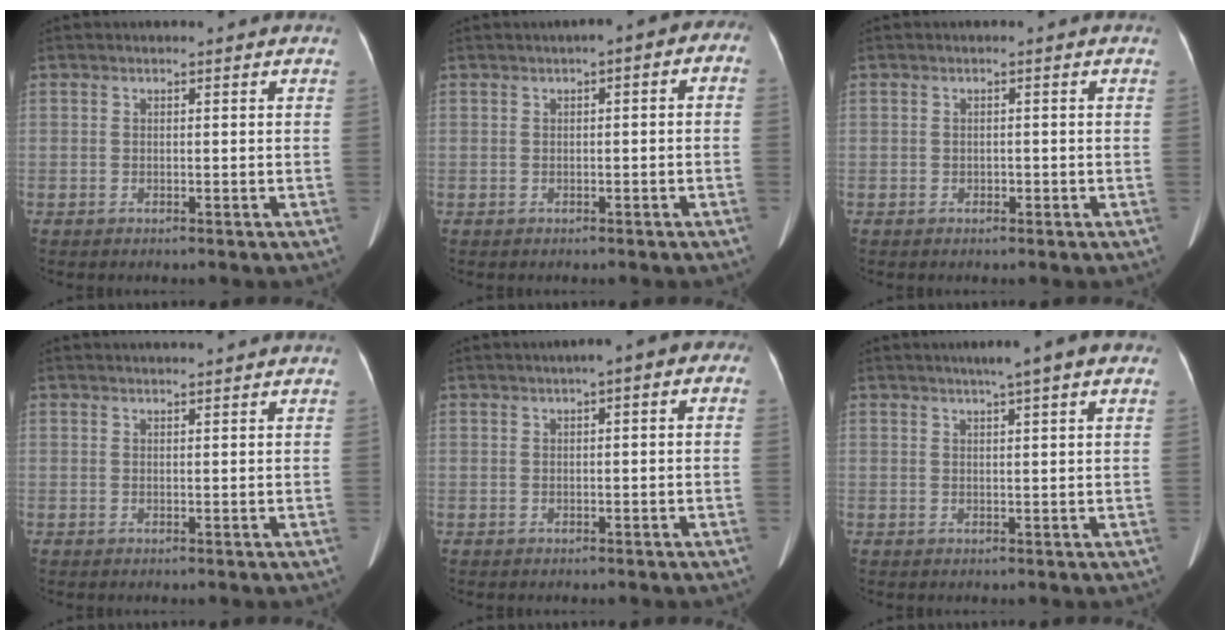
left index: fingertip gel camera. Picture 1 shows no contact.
{"total": 3.6, "force": [0.4, 1.4, 3.4], "torque": [-0.034, 0.028, -0.003]}
{"total": 0.7, "force": [-0.3, 0.6, 0.3], "torque": [-0.004, 0.002, -0.005]}
{"total": 2.1, "force": [2.0, -0.5, 0.6], "torque": [-0.006, 0.015, 0.035]}
{"total": 4.0, "force": [1.2, 1.1, 3.7], "torque": [-0.041, 0.022, 0.007]}
{"total": 6.3, "force": [3.9, 0.4, 5.0], "torque": [-0.064, 0.028, 0.046]}